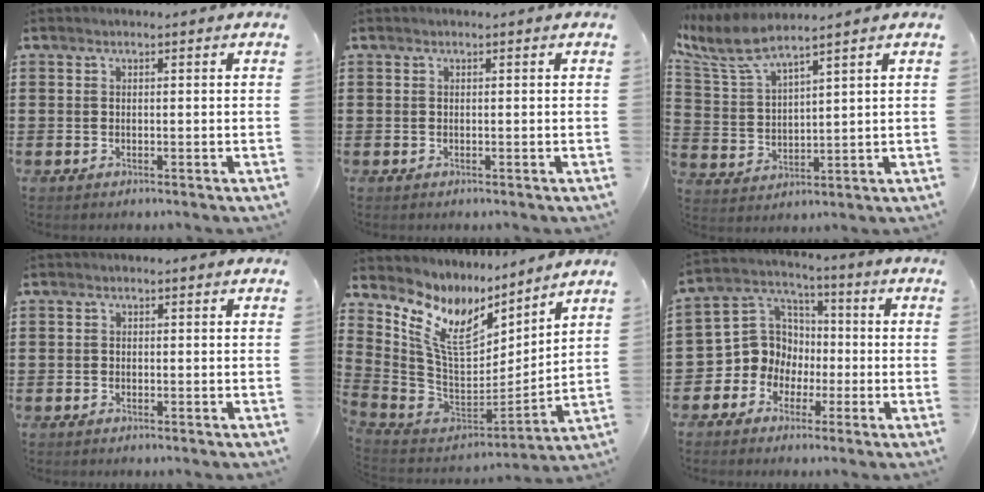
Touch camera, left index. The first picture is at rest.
{"total": 0.0}
{"total": 6.5, "force": [5.6, 0.8, 3.3], "torque": [-0.096, -0.029, 0.096]}
{"total": 0.7, "force": [-0.5, 0.5, 0.1], "torque": [-0.004, 0.000, -0.011]}
{"total": 10.3, "force": [7.0, 4.8, 5.9], "torque": [-0.170, -0.059, 0.124]}
{"total": 8.7, "force": [-1.8, 8.3, 1.8], "torque": [-0.086, 0.002, -0.038]}